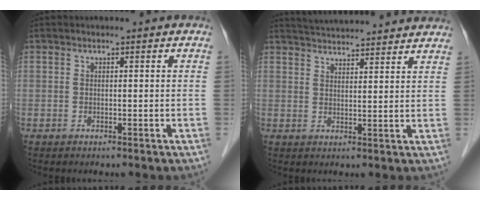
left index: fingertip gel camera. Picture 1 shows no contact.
{"total": 13.6, "force": [12.8, 1.2, 4.4], "torque": [-0.071, 0.029, 0.171]}